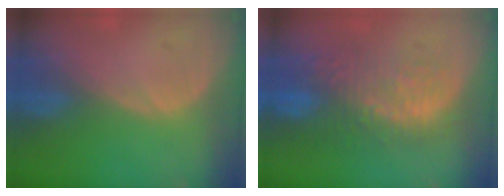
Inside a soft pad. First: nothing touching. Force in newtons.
{"total": 11.0, "press": 9.5, "slide": 5.4}